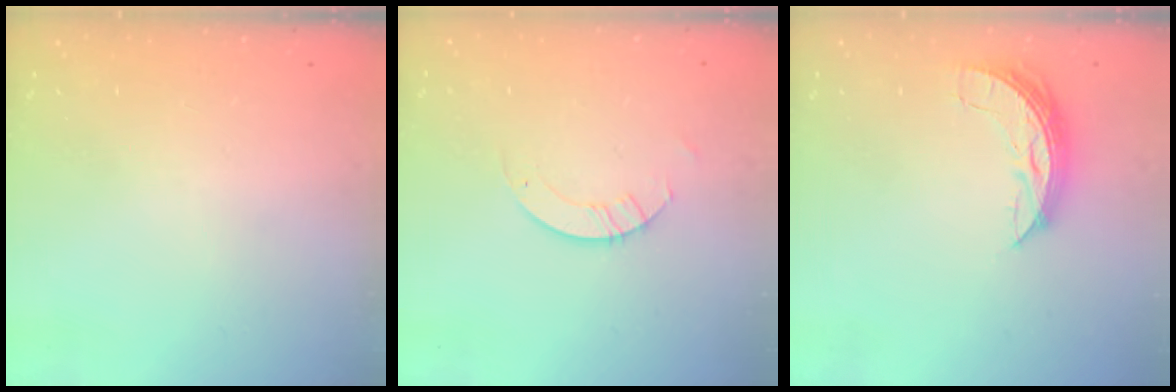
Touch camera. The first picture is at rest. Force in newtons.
{"total": 2.6, "press": 2.6, "slide": 0.2}
{"total": 6.8, "press": 6.8, "slide": 0.4}